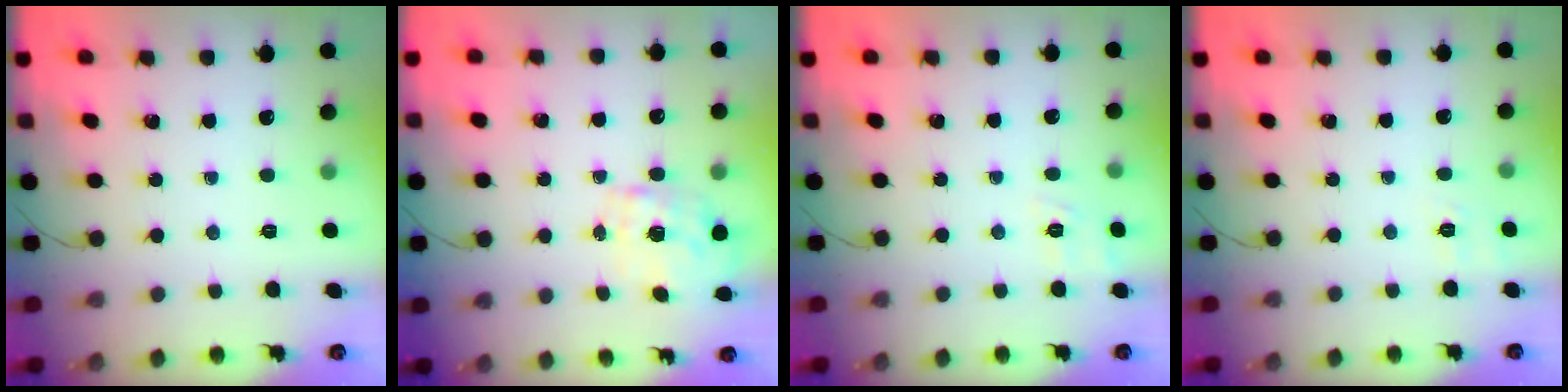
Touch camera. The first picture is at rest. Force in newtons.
{"total": 2.2, "press": 2.2, "slide": 0.4}
{"total": 3.0, "press": 2.4, "slide": 1.8}
{"total": 5.4, "press": 5.0, "slide": 1.8}